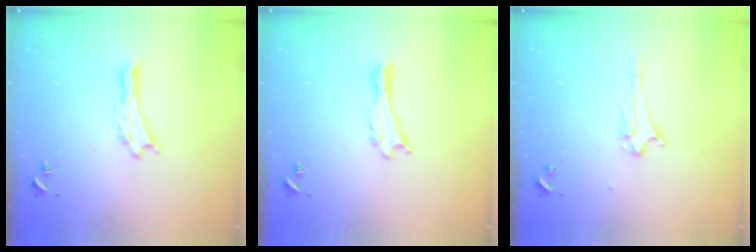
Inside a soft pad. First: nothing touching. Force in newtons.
{"total": 0.0}
{"total": 2.2, "press": 2.2, "slide": 0.3}